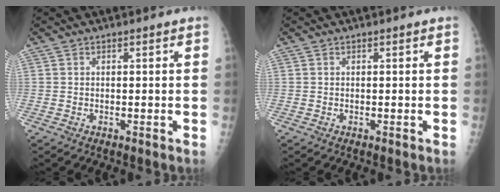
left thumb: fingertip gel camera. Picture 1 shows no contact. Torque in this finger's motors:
{"motor_torque": [0.00, 0.00, 0.00, -0.01, 0.00]}